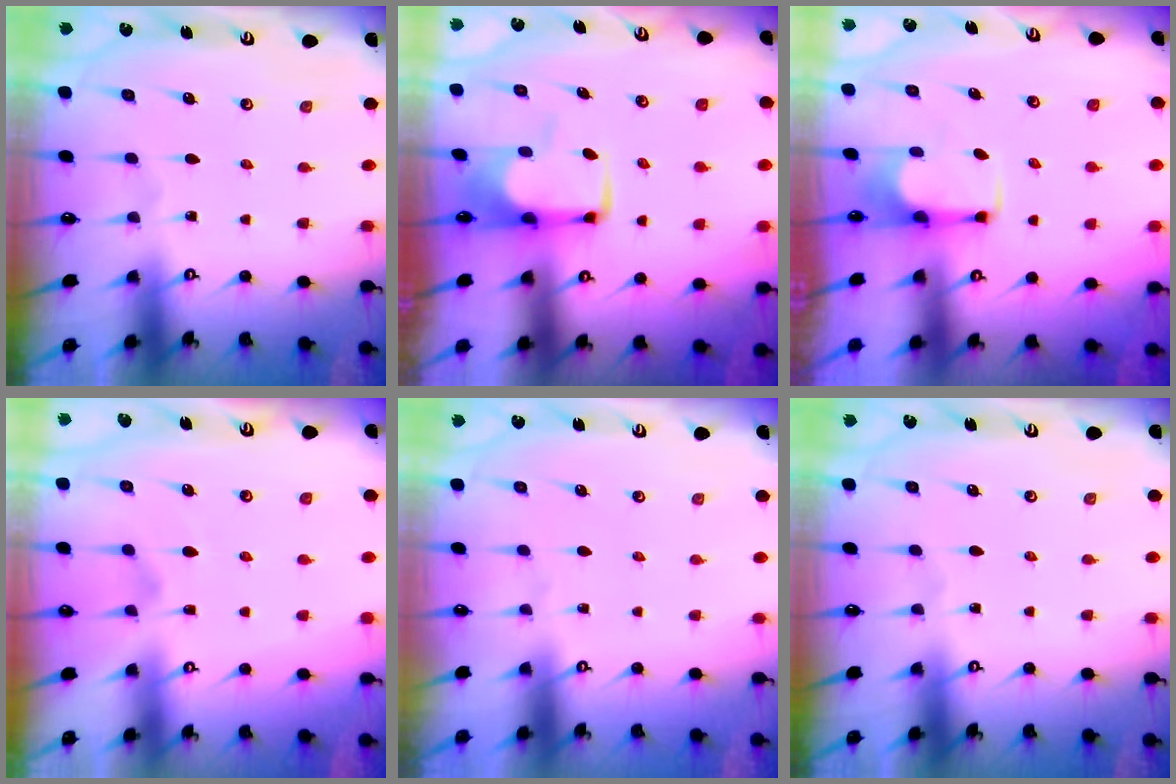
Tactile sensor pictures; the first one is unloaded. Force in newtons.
{"total": 1.6, "press": 1.5, "slide": 0.5}
{"total": 2.5, "press": 2.3, "slide": 0.9}
{"total": 1.2, "press": 0.2, "slide": 1.2}
{"total": 1.6, "press": 1.4, "slide": 0.7}
{"total": 0.0}